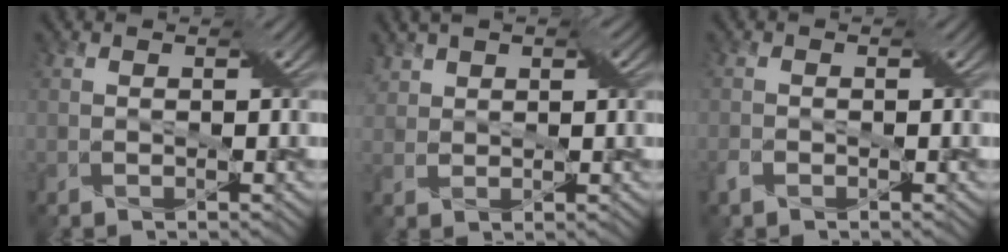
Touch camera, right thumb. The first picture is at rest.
{"total": 4.1, "force": [2.7, 2.4, 2.1], "torque": [-0.049, 0.012, 0.049]}
{"total": 1.3, "force": [-0.9, 0.8, 0.6], "torque": [-0.019, 0.001, -0.018]}